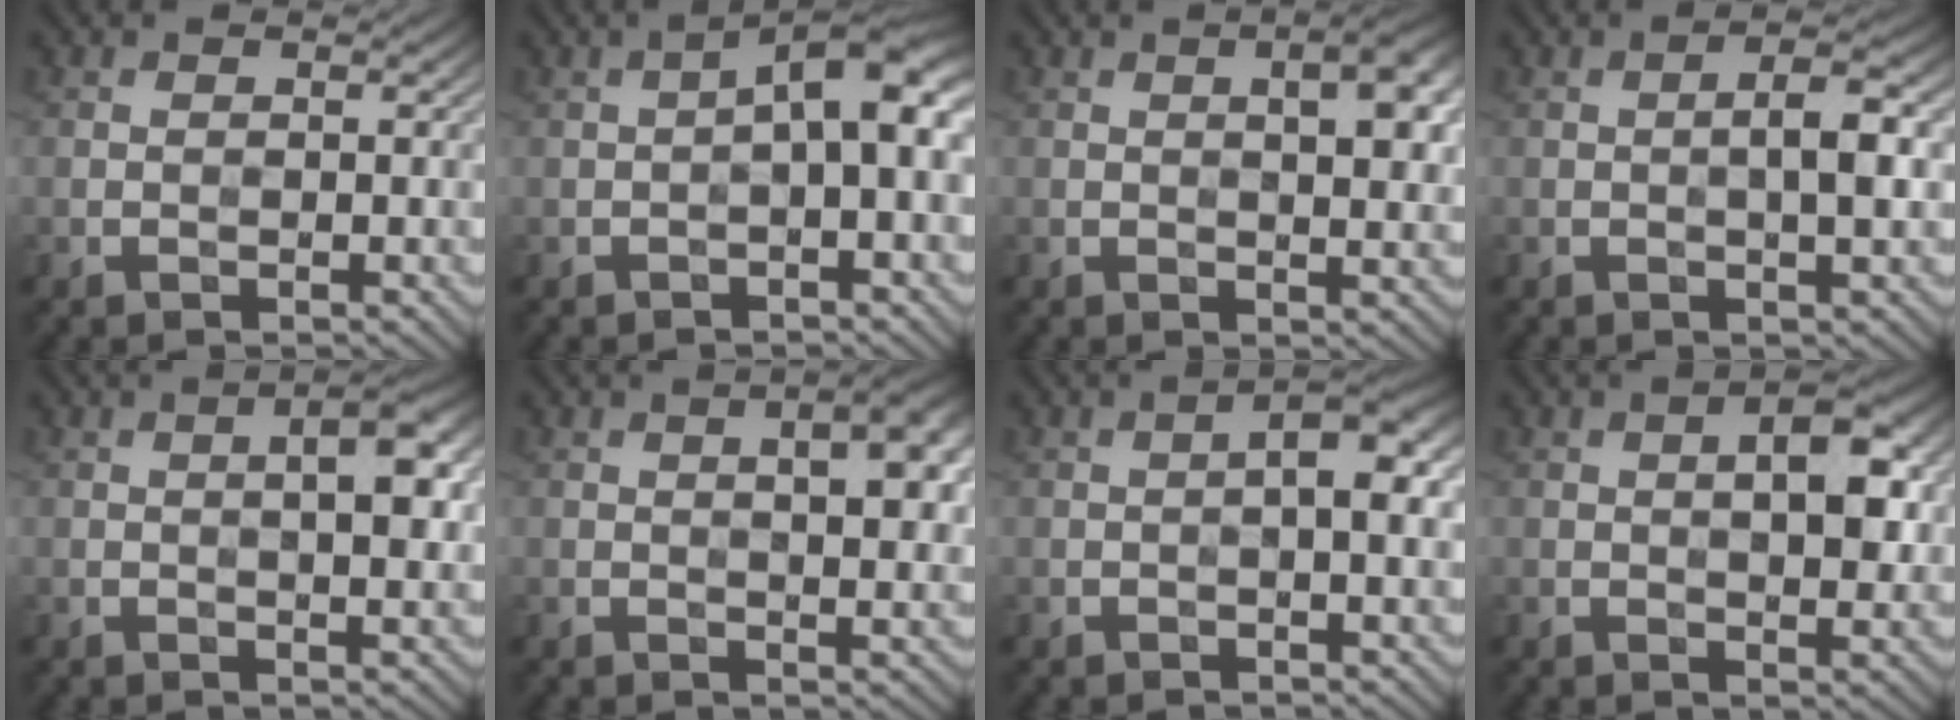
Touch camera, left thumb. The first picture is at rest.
{"total": 6.1, "force": [0.1, 1.8, 5.9], "torque": [-0.091, 0.021, -0.005]}
{"total": 6.2, "force": [1.4, 2.0, 5.7], "torque": [-0.077, 0.010, 0.019]}
{"total": 4.1, "force": [0.0, 0.8, 4.0], "torque": [-0.069, 0.009, -0.004]}
{"total": 5.5, "force": [0.9, 1.5, 5.2], "torque": [-0.076, 0.008, 0.012]}
{"total": 7.2, "force": [1.8, 2.5, 6.6], "torque": [-0.082, 0.013, 0.020]}
{"total": 5.1, "force": [0.5, 1.5, 4.9], "torque": [-0.078, 0.011, 0.003]}
{"total": 6.4, "force": [1.3, 2.4, 5.8], "torque": [-0.086, 0.007, 0.018]}